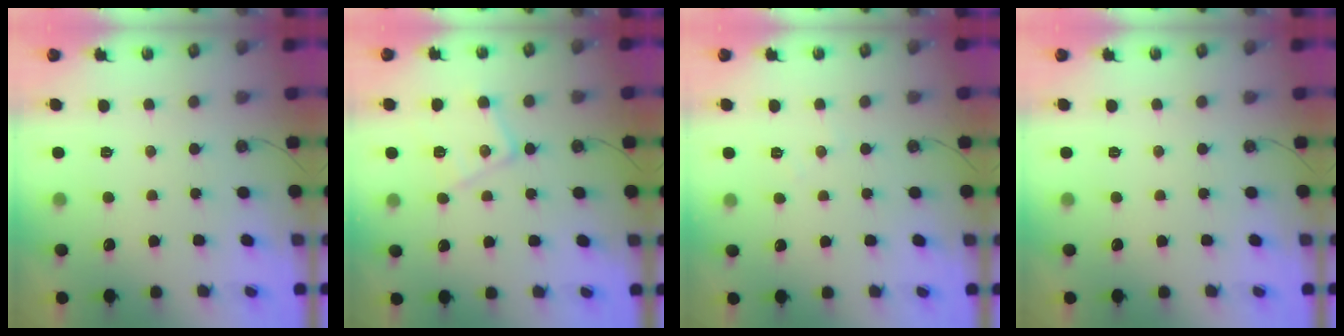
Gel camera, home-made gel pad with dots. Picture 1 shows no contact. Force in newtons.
{"total": 13.0, "press": 13.0, "slide": 0.7}
{"total": 3.2, "press": 3.1, "slide": 0.6}
{"total": 0.0}